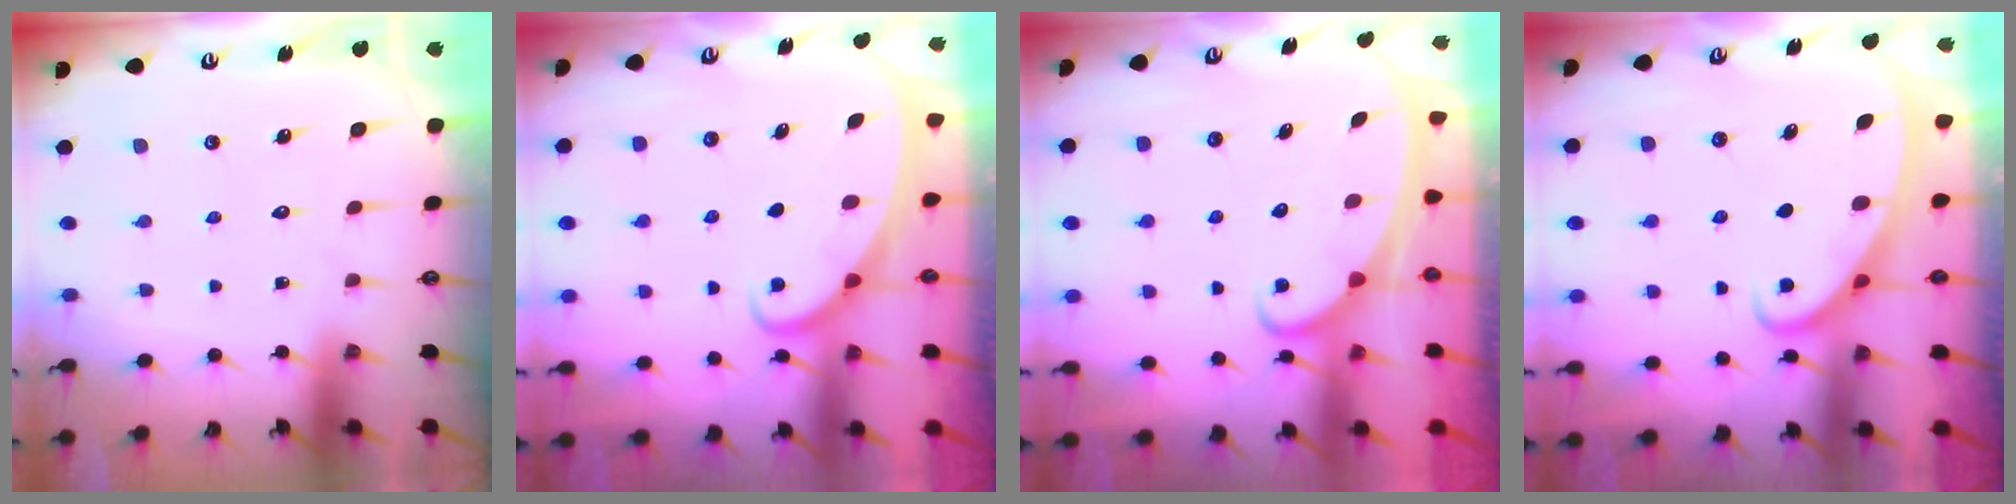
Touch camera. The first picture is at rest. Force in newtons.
{"total": 2.2, "press": 2.2, "slide": 0.4}
{"total": 2.3, "press": 2.3, "slide": 0.3}
{"total": 2.7, "press": 2.7, "slide": 0.4}